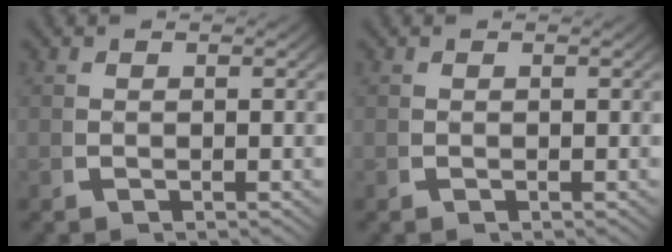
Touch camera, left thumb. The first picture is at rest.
{"total": 0.0}